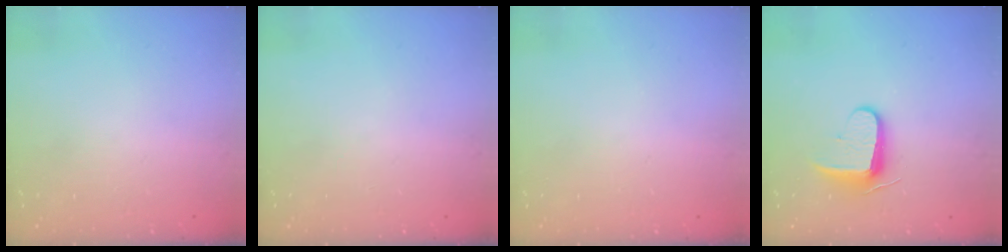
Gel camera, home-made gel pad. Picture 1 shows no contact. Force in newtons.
{"total": 0.0}
{"total": 0.6, "press": 0.6, "slide": 0.2}
{"total": 8.9, "press": 8.9, "slide": 0.9}